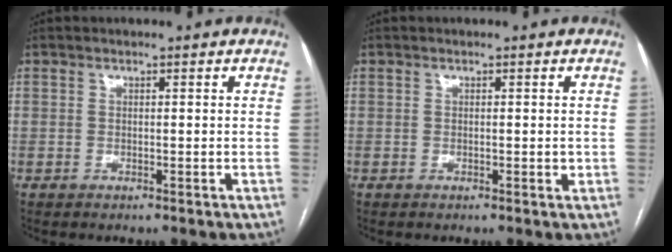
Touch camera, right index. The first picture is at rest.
{"total": 0.9, "force": [0.0, 0.5, 0.8], "torque": [-0.010, -0.002, 0.002]}